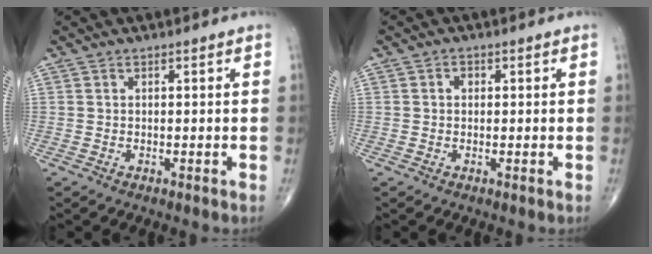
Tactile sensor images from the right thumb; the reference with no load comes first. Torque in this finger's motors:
{"motor_torque": [0.49, 0.51, 0.29, -0.02, -0.02]}